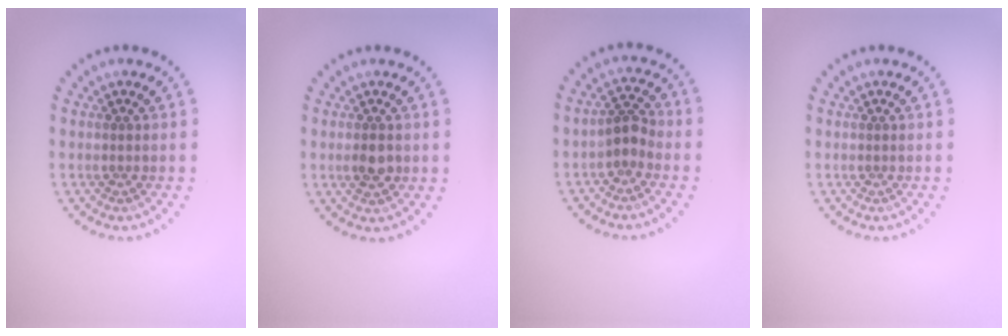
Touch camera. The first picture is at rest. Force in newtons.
{"total": 1.8, "press": 1.8, "slide": 0.1}
{"total": 1.8, "press": 1.6, "slide": 0.9}
{"total": 0.0}